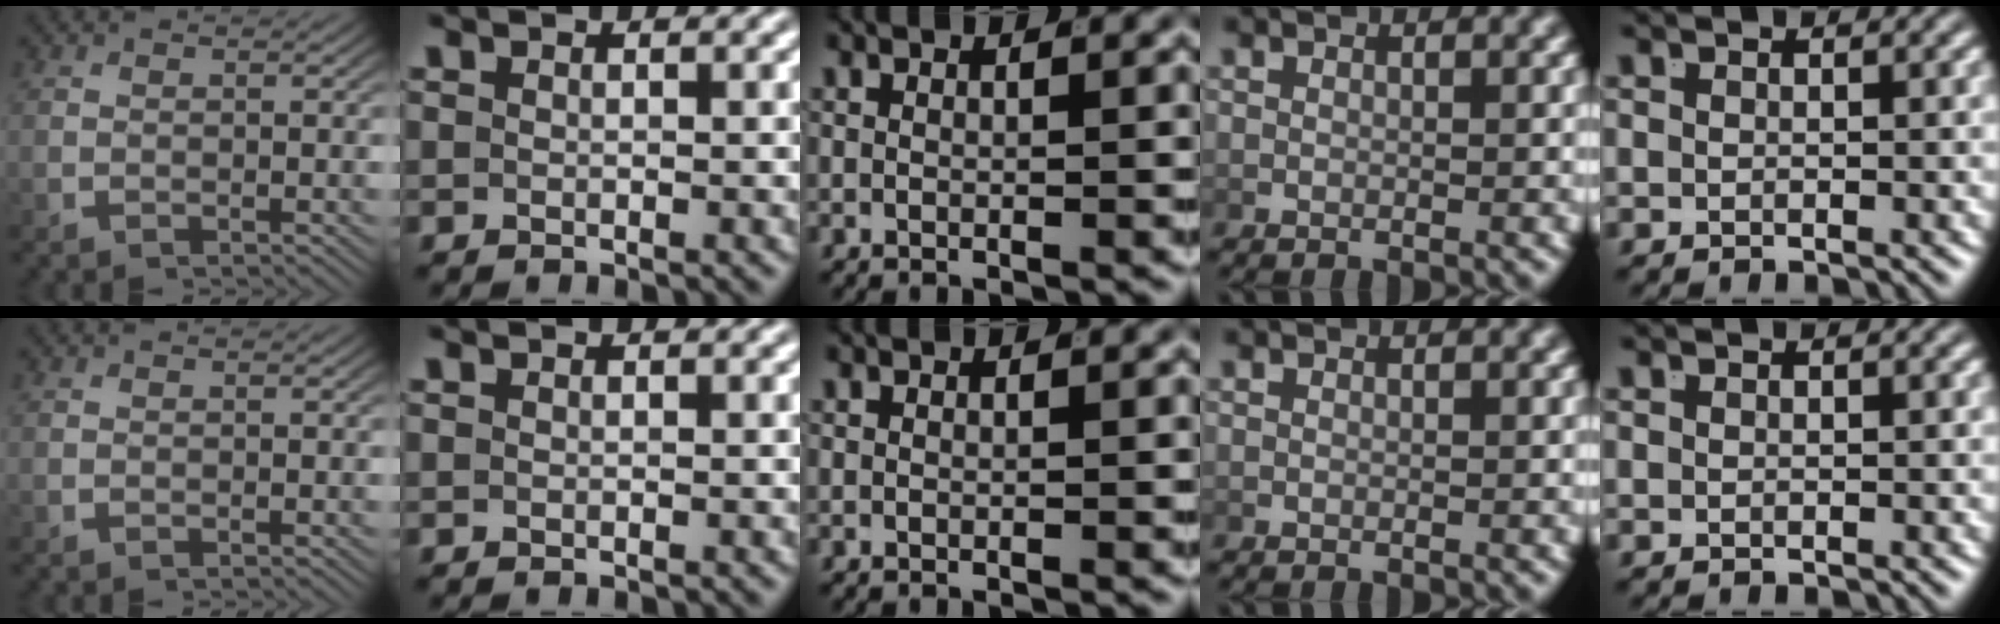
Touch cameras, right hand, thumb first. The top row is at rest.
{}